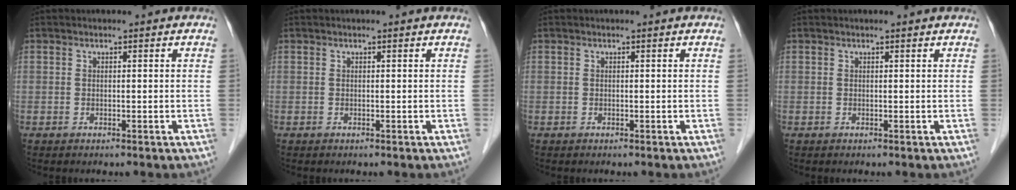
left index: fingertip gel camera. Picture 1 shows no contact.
{"total": 0.0}
{"total": 0.0}
{"total": 0.6, "force": [0.6, 0.0, 0.2], "torque": [-0.010, 0.001, 0.006]}